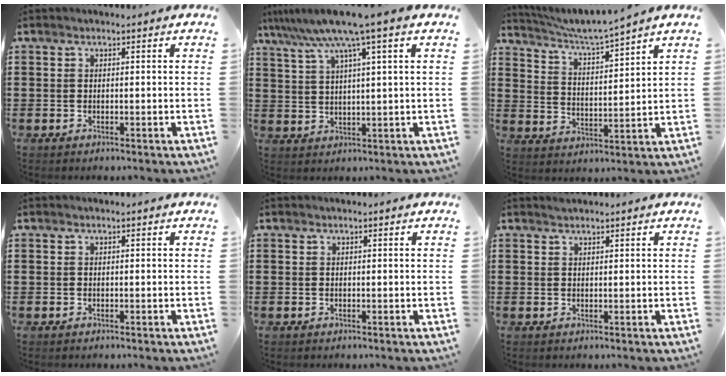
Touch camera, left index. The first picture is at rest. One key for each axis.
{"total": 8.3, "fx": 5.7, "fy": -0.4, "fz": 6.0, "tx": -0.133, "ty": -0.020, "tz": 0.095}
{"total": 4.9, "fx": 4.5, "fy": -0.6, "fz": 1.8, "tx": -0.056, "ty": -0.030, "tz": 0.072}
{"total": 0.0}
{"total": 0.0}
{"total": 1.0, "fx": 1.0, "fy": 0.2, "fz": 0.1, "tx": -0.004, "ty": 0.000, "tz": 0.020}